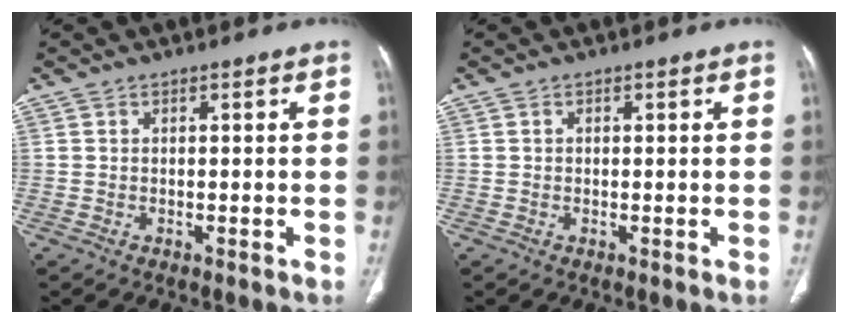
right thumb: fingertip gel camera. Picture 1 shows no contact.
{"total": 0.0}